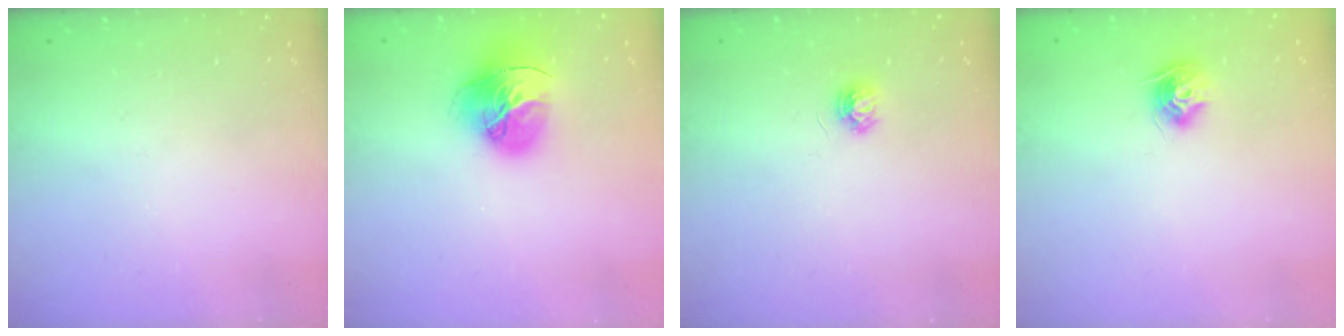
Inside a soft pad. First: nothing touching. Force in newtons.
{"total": 16.9, "press": 16.8, "slide": 1.7}
{"total": 3.7, "press": 3.7, "slide": 0.4}
{"total": 9.6, "press": 9.6, "slide": 0.7}